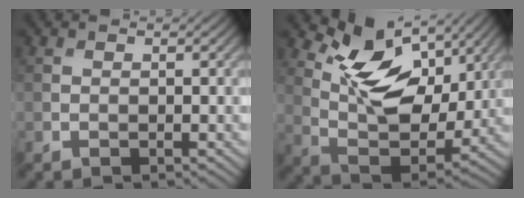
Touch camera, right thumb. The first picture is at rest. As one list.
[{"total": 12.4, "force": [5.6, 6.6, 8.8], "torque": [-0.169, -0.009, 0.101]}]